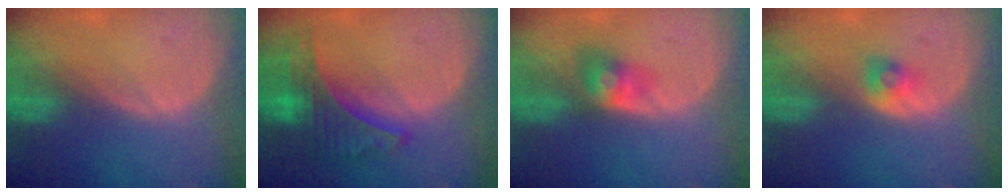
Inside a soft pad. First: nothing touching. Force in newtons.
{"total": 7.8, "press": 6.9, "slide": 3.6}
{"total": 3.5, "press": 3.5, "slide": 0.2}
{"total": 2.3, "press": 2.2, "slide": 0.5}